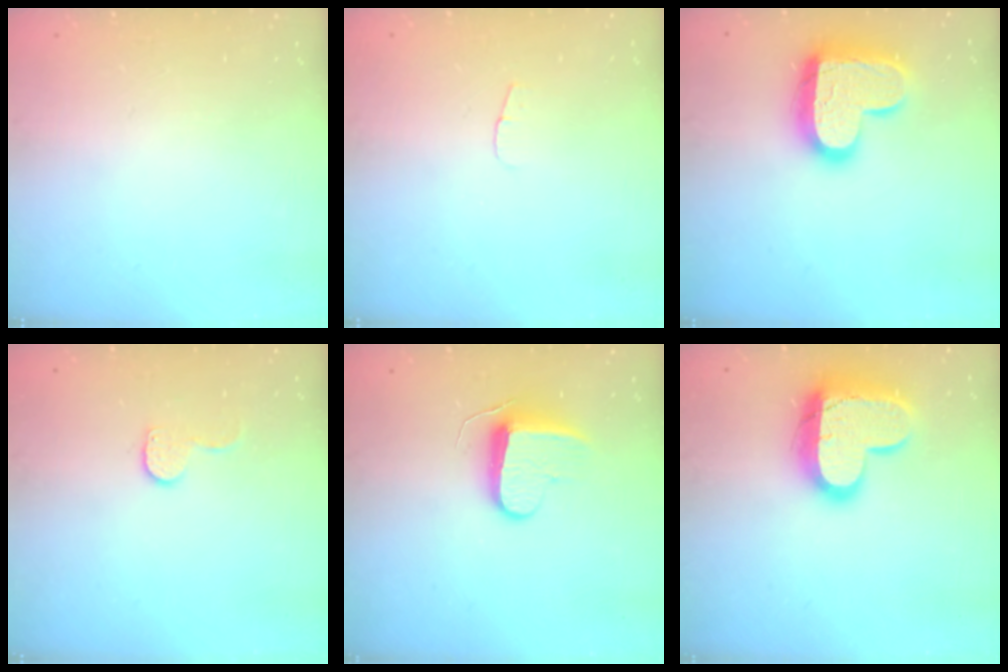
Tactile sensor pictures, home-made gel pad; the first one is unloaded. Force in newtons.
{"total": 3.8, "press": 3.8, "slide": 0.4}
{"total": 17.1, "press": 17.0, "slide": 1.1}
{"total": 6.8, "press": 6.7, "slide": 0.6}
{"total": 9.1, "press": 9.1, "slide": 0.0}
{"total": 16.4, "press": 16.3, "slide": 1.5}